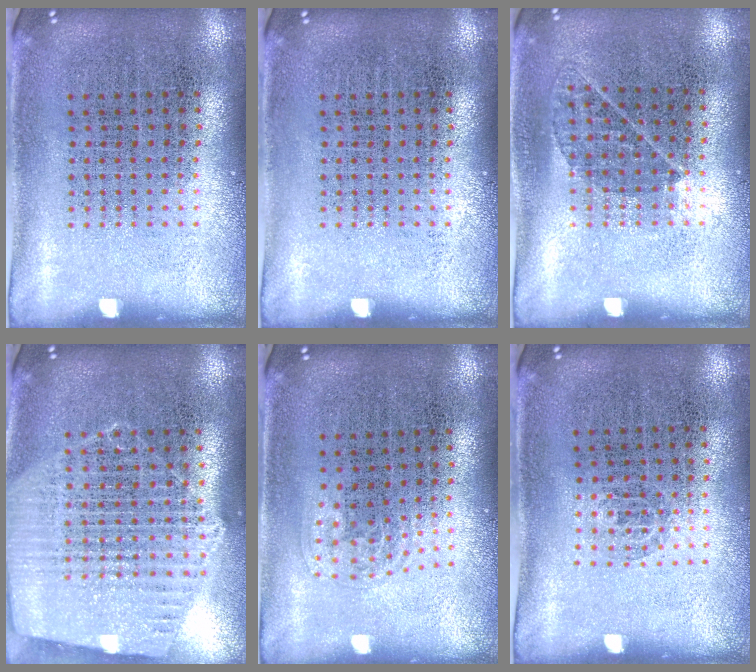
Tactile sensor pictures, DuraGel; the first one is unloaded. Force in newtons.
{"total": 0.0}
{"total": 0.8, "press": 0.6, "slide": 0.4}
{"total": 1.6, "press": 1.5, "slide": 0.4}
{"total": 0.9, "press": 0.6, "slide": 0.7}
{"total": 0.5, "press": 0.3, "slide": 0.4}